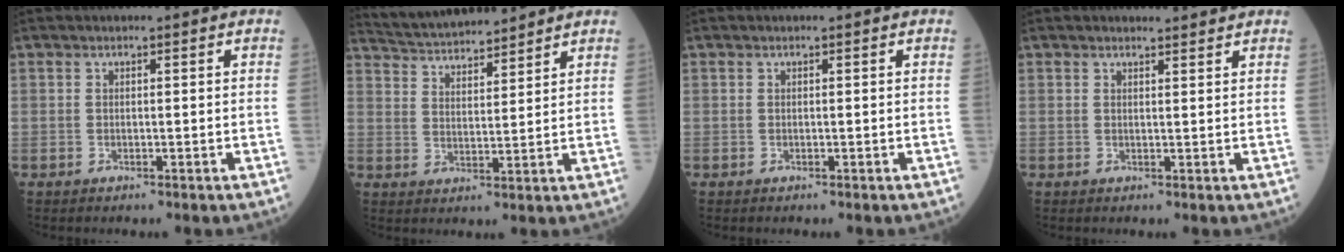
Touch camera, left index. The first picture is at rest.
{"total": 11.3, "force": [10.7, 1.2, 3.3], "torque": [-0.068, 0.025, 0.180]}
{"total": 0.0}
{"total": 2.3, "force": [2.3, 0.2, 0.2], "torque": [-0.010, 0.000, 0.029]}